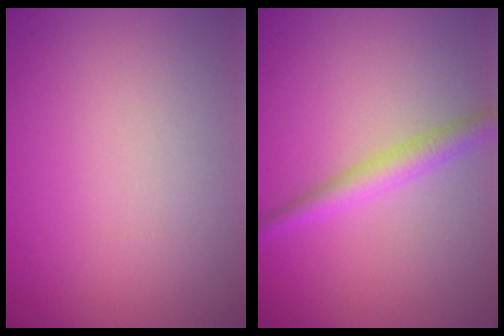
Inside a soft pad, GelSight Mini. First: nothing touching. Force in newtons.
{"total": 2.7, "press": 2.7, "slide": 0.1}